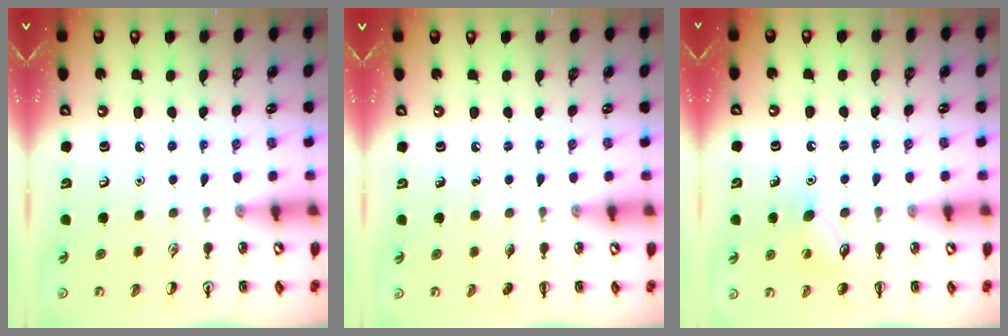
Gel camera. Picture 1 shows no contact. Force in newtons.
{"total": 0.0}
{"total": 8.0, "press": 7.9, "slide": 1.6}